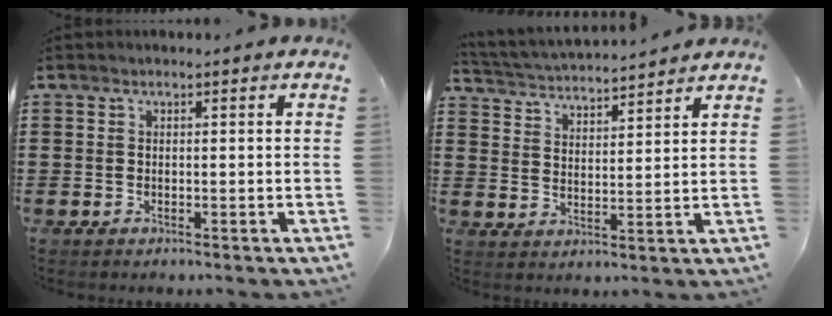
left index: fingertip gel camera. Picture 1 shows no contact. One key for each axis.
{"total": 3.5, "fx": 3.5, "fy": 0.0, "fz": 0.1, "tx": -0.021, "ty": -0.024, "tz": 0.057}